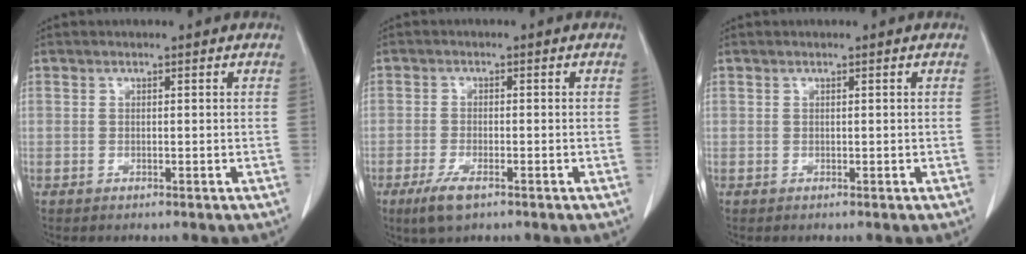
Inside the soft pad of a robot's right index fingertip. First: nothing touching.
{"total": 4.6, "force": [-2.9, 1.1, 3.4], "torque": [-0.076, -0.010, -0.047]}
{"total": 0.0}